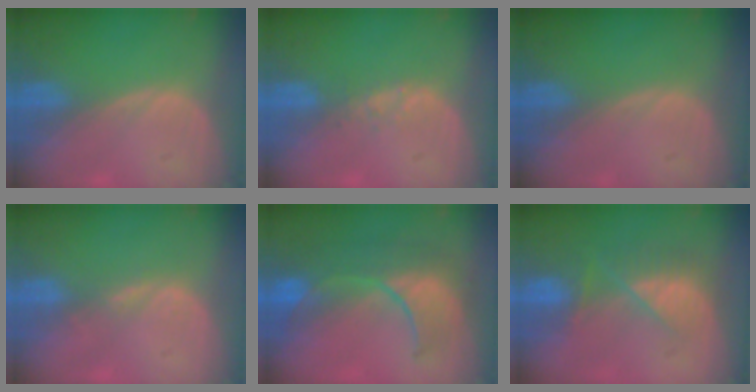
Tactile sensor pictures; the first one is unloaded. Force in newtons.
{"total": 1.4, "press": 1.4, "slide": 0.2}
{"total": 0.0}
{"total": 1.9, "press": 1.5, "slide": 1.1}
{"total": 10.2, "press": 9.1, "slide": 4.5}
{"total": 7.5, "press": 6.7, "slide": 3.4}